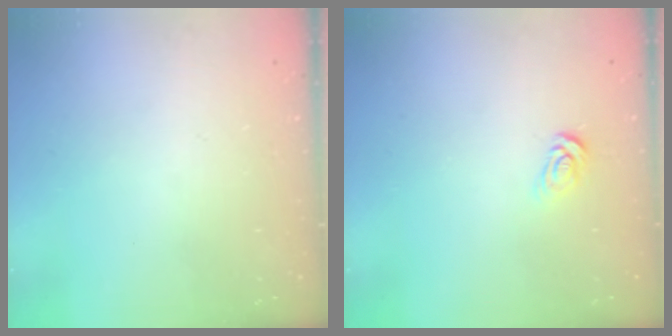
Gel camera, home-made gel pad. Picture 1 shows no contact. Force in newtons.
{"total": 4.3, "press": 4.2, "slide": 0.4}